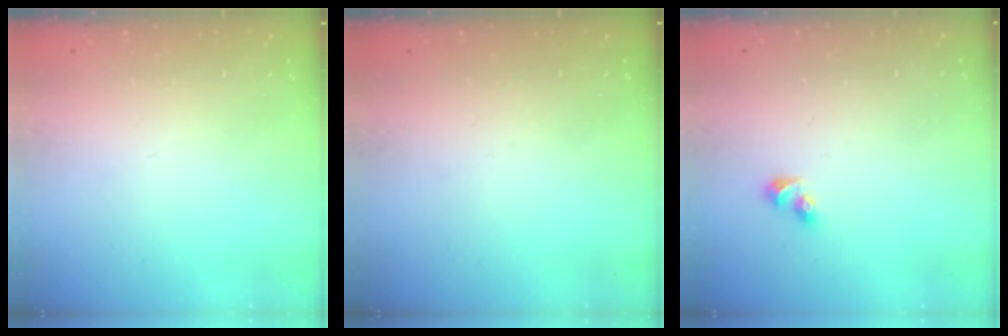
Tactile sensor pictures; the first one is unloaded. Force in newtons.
{"total": 0.0}
{"total": 3.9, "press": 3.8, "slide": 0.6}